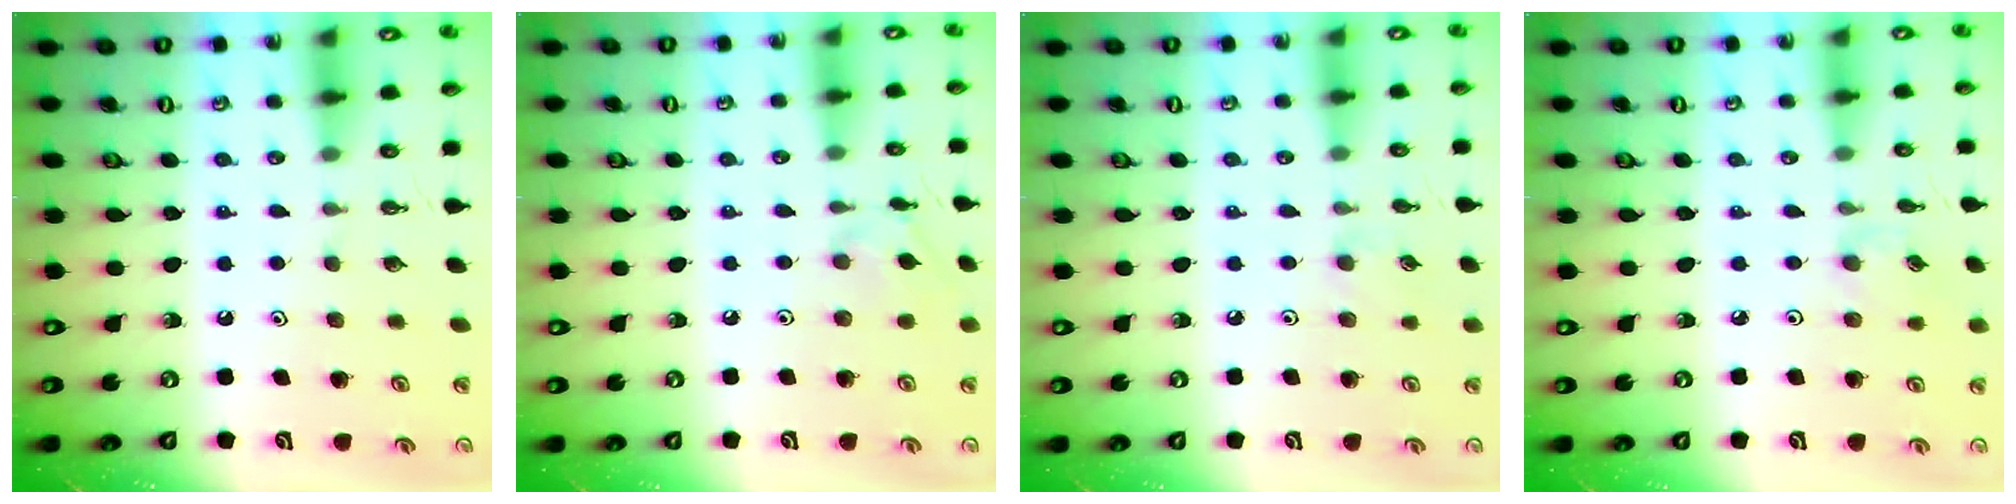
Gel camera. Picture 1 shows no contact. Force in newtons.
{"total": 5.1, "press": 5.0, "slide": 0.5}
{"total": 4.3, "press": 4.3, "slide": 0.6}
{"total": 3.1, "press": 3.1, "slide": 0.5}